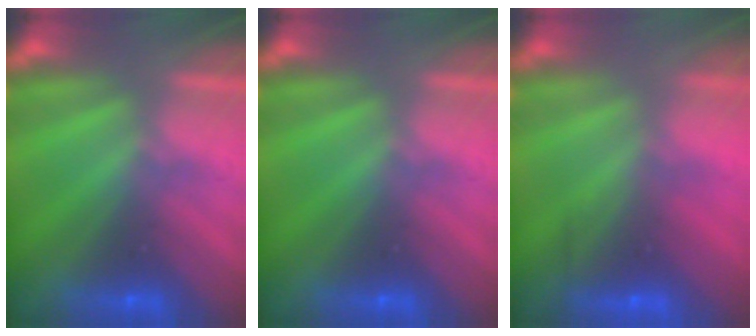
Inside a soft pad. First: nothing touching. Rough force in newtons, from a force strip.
{"total": 0.0}
{"total": 2.2}